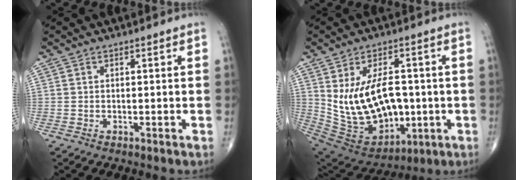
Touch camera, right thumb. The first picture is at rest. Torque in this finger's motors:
{"motor_torque": [2.09, 2.19, 0.53, -0.13, 0.15]}